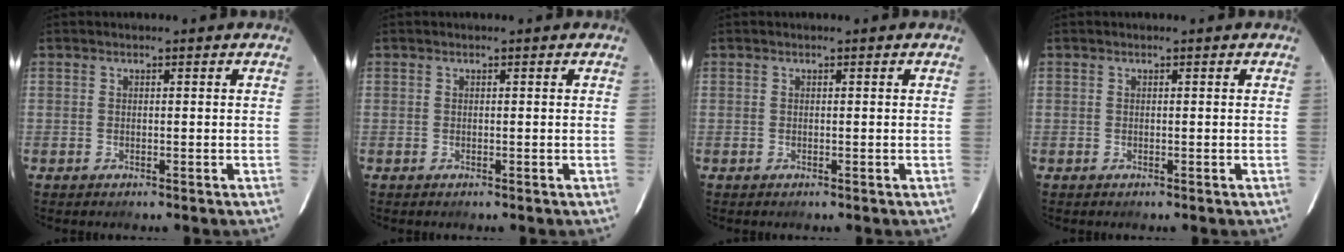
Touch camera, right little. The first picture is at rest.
{"total": 0.0}
{"total": 0.0}
{"total": 0.0}